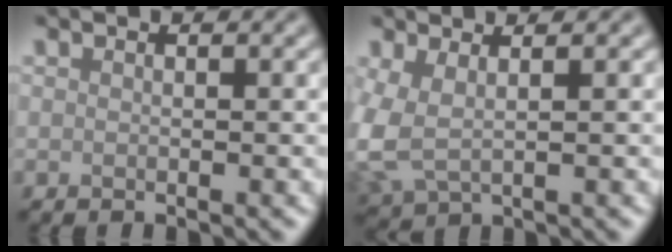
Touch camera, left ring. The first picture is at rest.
{"total": 3.7, "force": [0.6, 1.9, 3.1], "torque": [-0.087, -0.007, 0.010]}